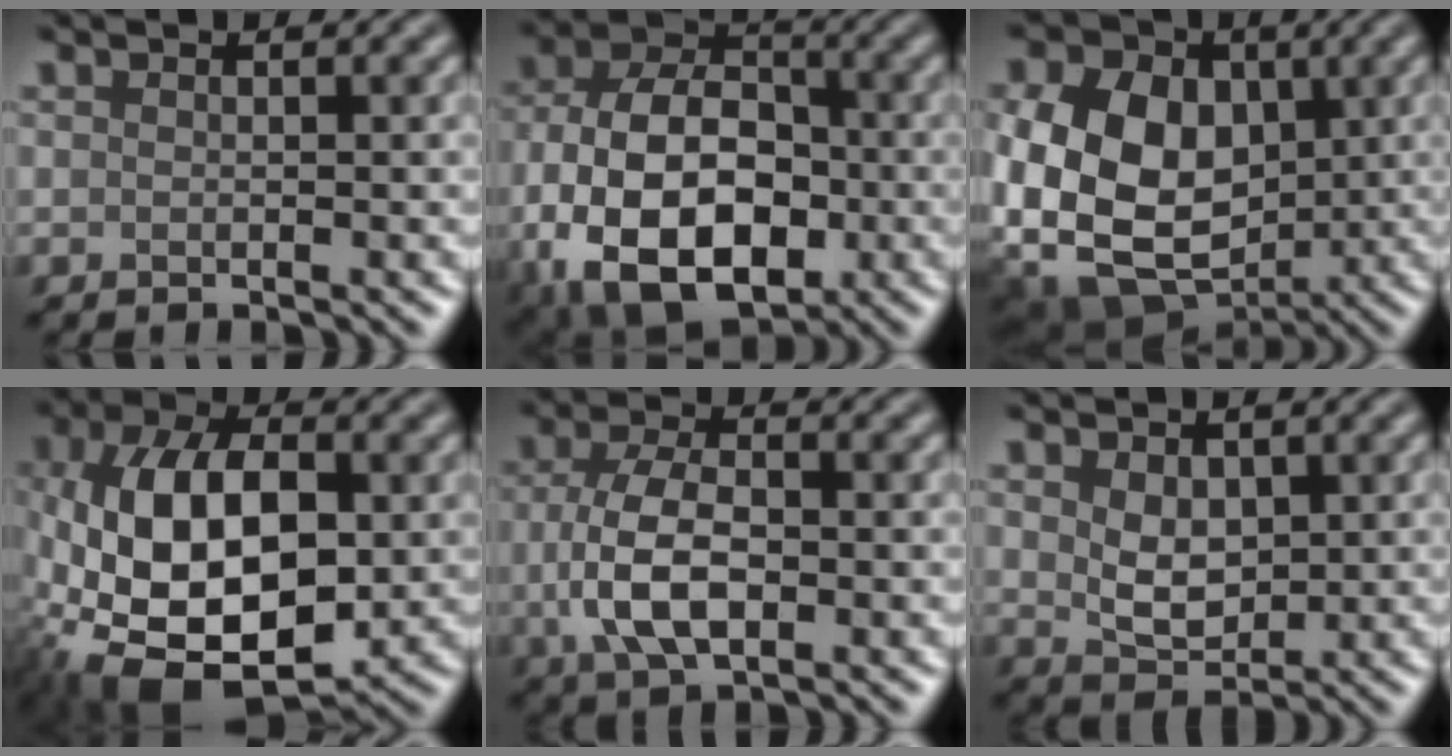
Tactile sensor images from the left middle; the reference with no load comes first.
{"total": 14.0, "force": [-4.1, 8.8, 10.1], "torque": [-0.189, -0.017, -0.075]}
{"total": 16.0, "force": [-0.1, 13.2, 9.1], "torque": [-0.207, -0.001, -0.016]}
{"total": 13.7, "force": [-1.8, 8.2, 10.8], "torque": [-0.226, -0.021, -0.028]}
{"total": 5.8, "force": [-0.9, 3.1, 4.9], "torque": [-0.106, -0.004, -0.017]}
{"total": 3.2, "force": [0.7, 2.2, 2.2], "torque": [-0.045, -0.004, 0.018]}